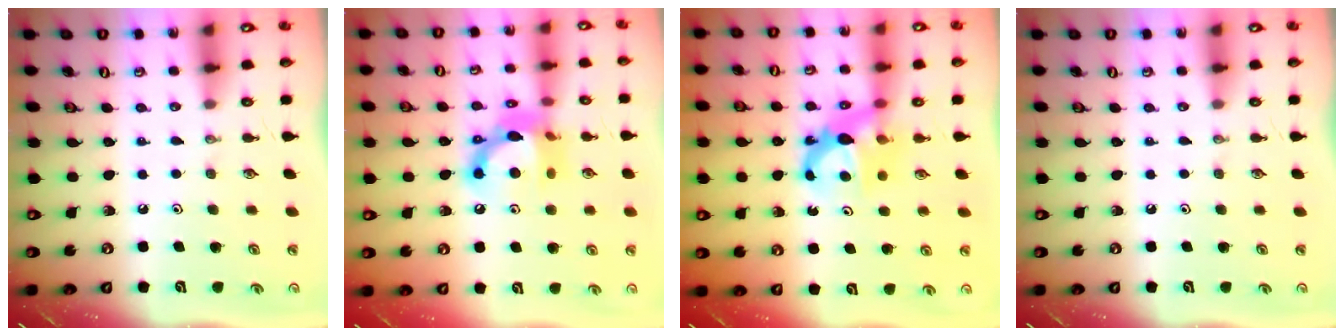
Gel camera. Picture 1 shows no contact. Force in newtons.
{"total": 14.0, "press": 14.0, "slide": 0.8}
{"total": 6.7, "press": 6.7, "slide": 0.2}
{"total": 0.0}